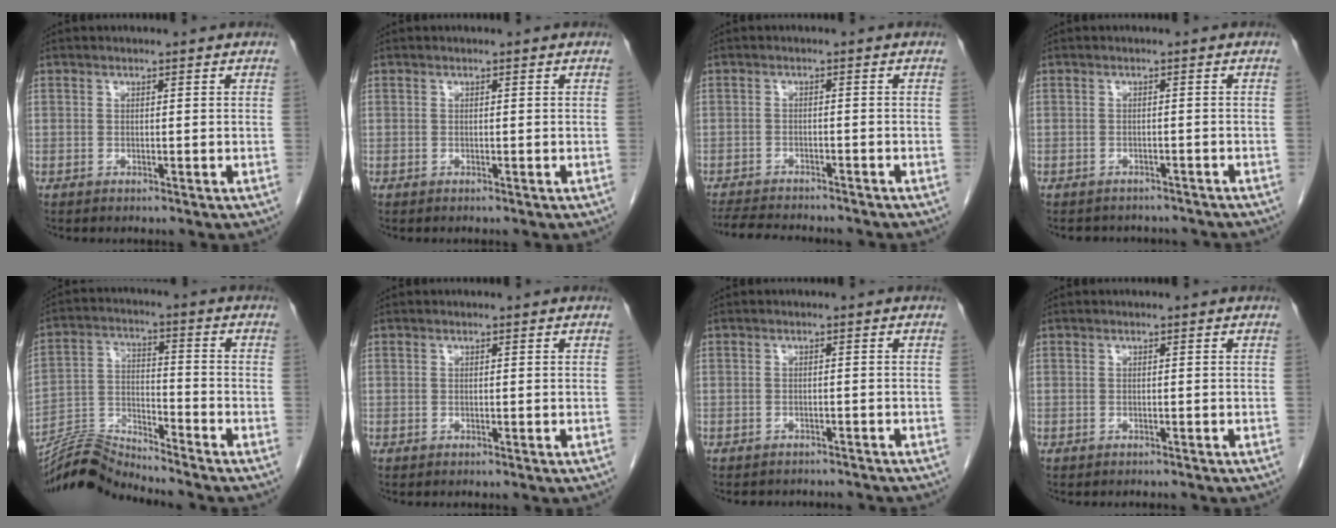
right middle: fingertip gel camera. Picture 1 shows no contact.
{"total": 0.6, "force": [-0.5, 0.1, 0.2], "torque": [-0.002, 0.000, -0.007]}
{"total": 11.3, "force": [-10.2, 1.9, 4.4], "torque": [-0.072, -0.011, -0.142]}
{"total": 8.0, "force": [-7.3, 2.8, 1.7], "torque": [-0.023, 0.008, -0.078]}
{"total": 9.4, "force": [-9.2, -1.6, 0.4], "torque": [-0.014, 0.016, -0.172]}
{"total": 0.0}
{"total": 6.3, "force": [-6.0, 1.3, 1.0], "torque": [-0.008, 0.003, -0.075]}
{"total": 1.9, "force": [-1.8, 0.3, 0.4], "torque": [-0.007, -0.003, -0.022]}